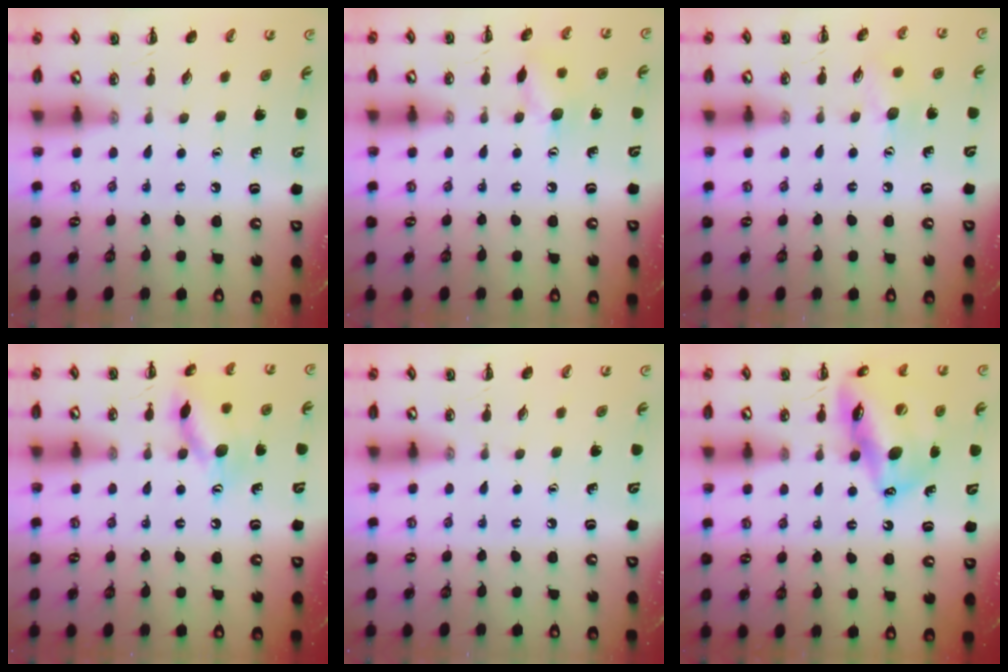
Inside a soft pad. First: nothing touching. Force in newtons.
{"total": 7.6, "press": 7.6, "slide": 0.6}
{"total": 7.5, "press": 7.4, "slide": 1.3}
{"total": 13.2, "press": 13.2, "slide": 1.1}
{"total": 0.0}
{"total": 16.4, "press": 15.8, "slide": 4.6}